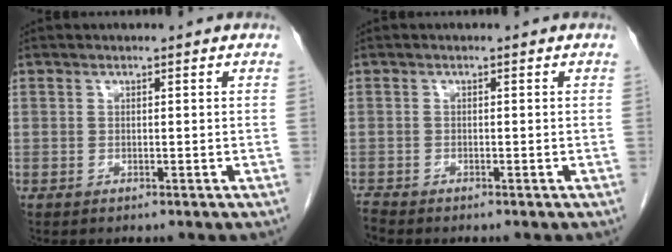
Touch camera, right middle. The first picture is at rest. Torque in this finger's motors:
{"motor_torque": [0.07, -0.27, -0.01, 0.01]}